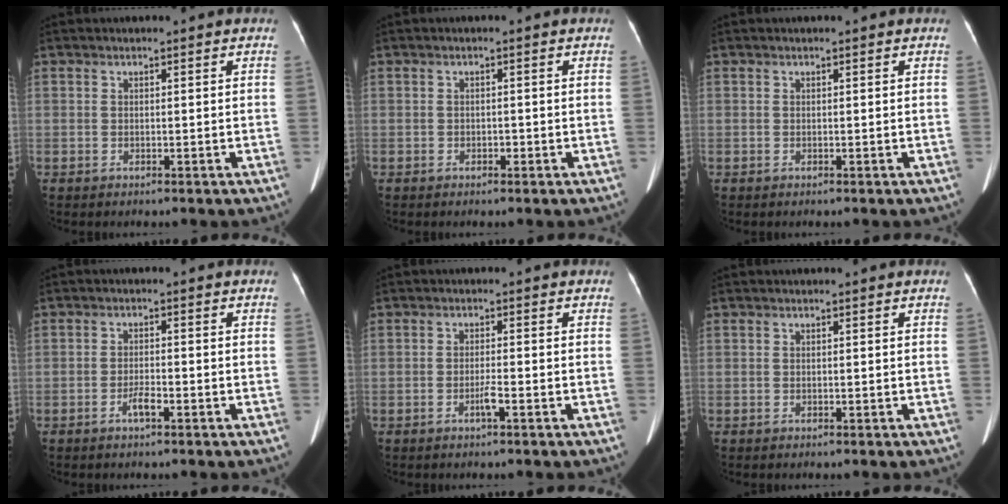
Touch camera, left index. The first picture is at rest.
{"total": 0.6, "force": [-0.4, 0.4, 0.3], "torque": [-0.003, 0.002, -0.007]}
{"total": 0.0}
{"total": 2.1, "force": [-1.4, 0.3, 1.6], "torque": [-0.031, 0.000, -0.025]}
{"total": 1.7, "force": [-1.0, -0.2, 1.4], "torque": [-0.029, -0.002, -0.019]}
{"total": 0.0}